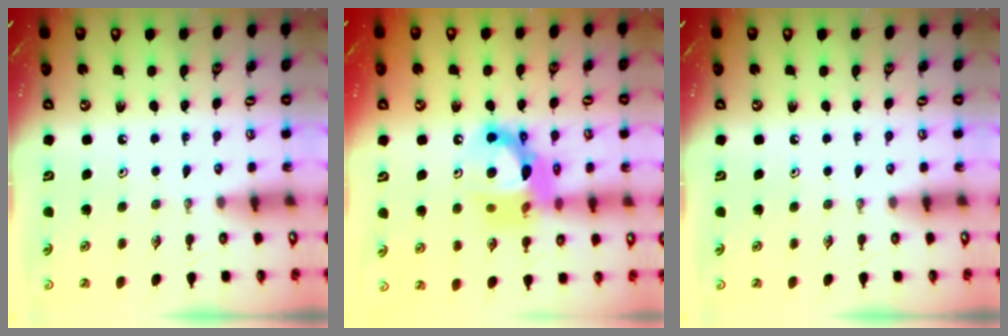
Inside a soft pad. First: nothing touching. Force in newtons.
{"total": 13.9, "press": 13.8, "slide": 1.2}
{"total": 0.0}